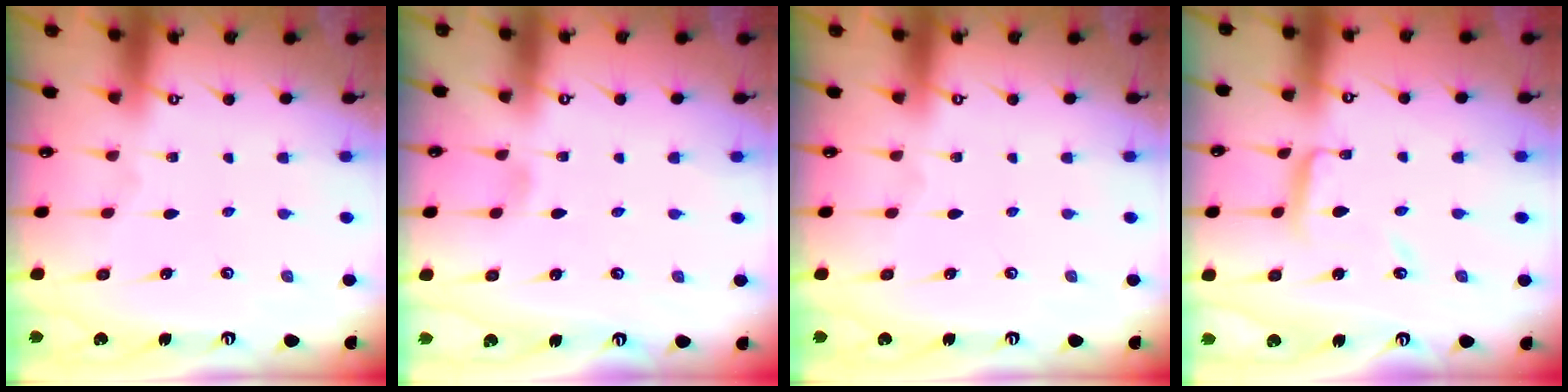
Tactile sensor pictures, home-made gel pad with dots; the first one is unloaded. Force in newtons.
{"total": 2.1, "press": 2.1, "slide": 0.2}
{"total": 0.0}
{"total": 7.1, "press": 7.1, "slide": 0.3}